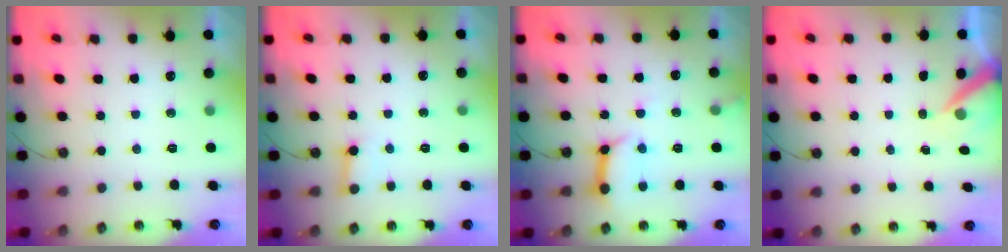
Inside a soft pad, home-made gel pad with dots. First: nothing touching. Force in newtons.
{"total": 5.7, "press": 5.7, "slide": 0.2}
{"total": 12.3, "press": 12.3, "slide": 1.3}
{"total": 5.3, "press": 5.3, "slide": 0.5}